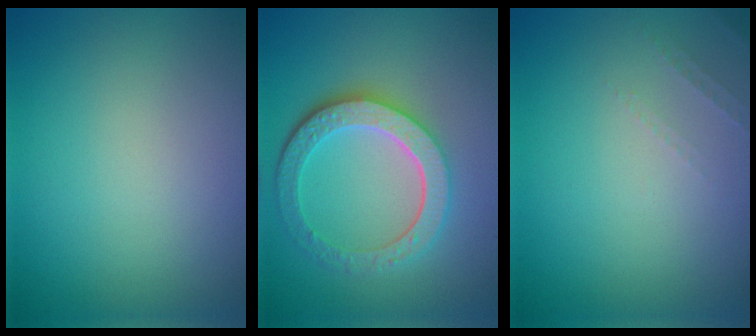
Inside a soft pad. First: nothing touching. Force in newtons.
{"total": 6.2, "press": 4.6, "slide": 4.2}
{"total": 0.9, "press": 0.9, "slide": 0.3}